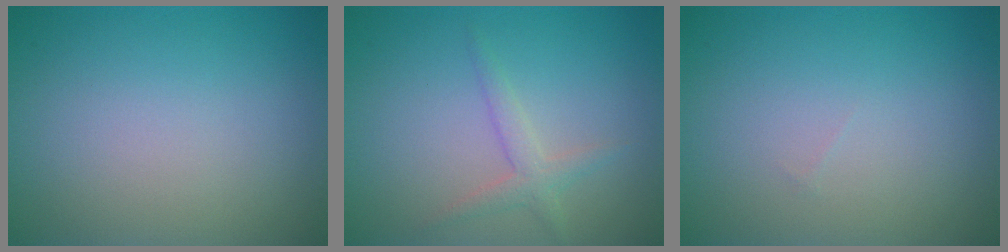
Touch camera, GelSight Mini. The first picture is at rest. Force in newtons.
{"total": 1.8, "press": 1.8, "slide": 0.1}
{"total": 0.0}